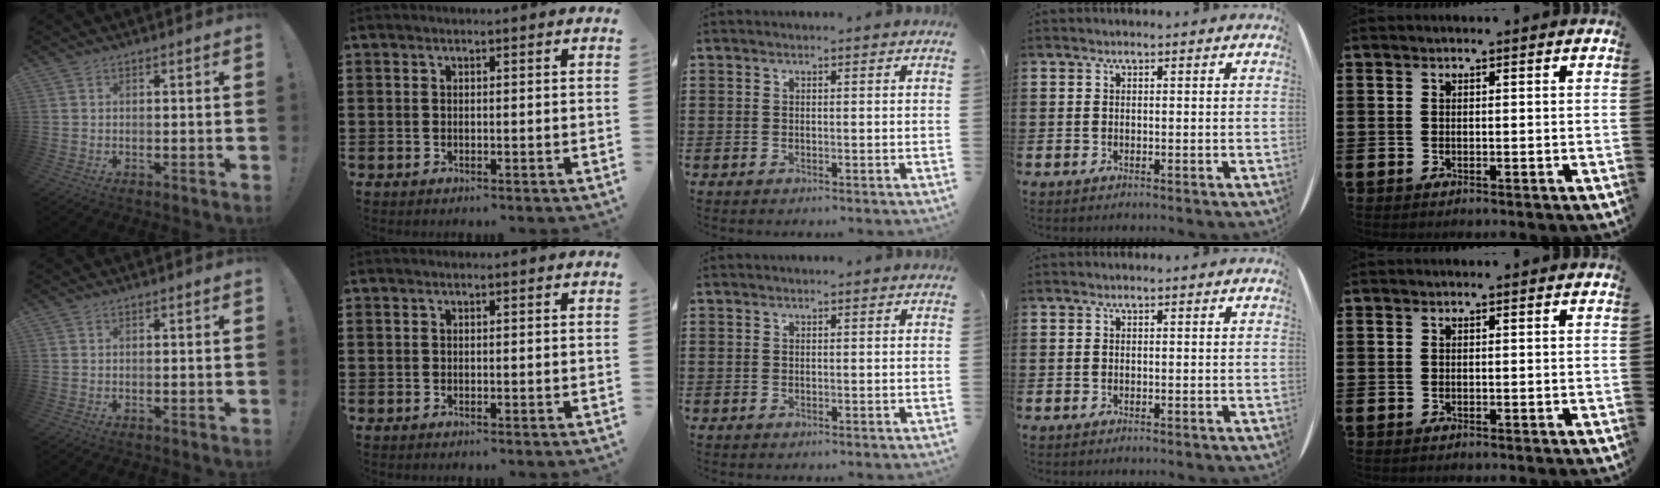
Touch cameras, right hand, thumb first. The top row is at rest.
{}